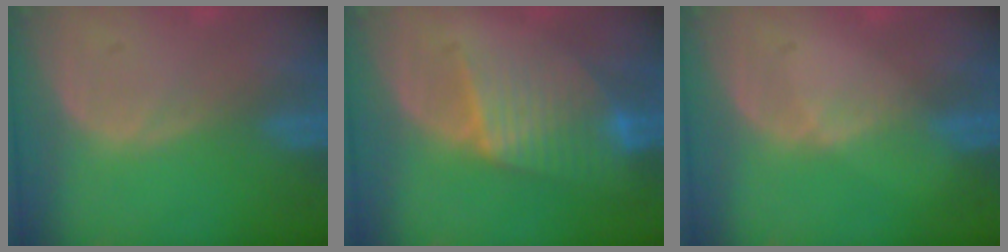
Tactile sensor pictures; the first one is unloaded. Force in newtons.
{"total": 6.6, "press": 6.6, "slide": 0.1}
{"total": 0.8, "press": 0.8, "slide": 0.1}